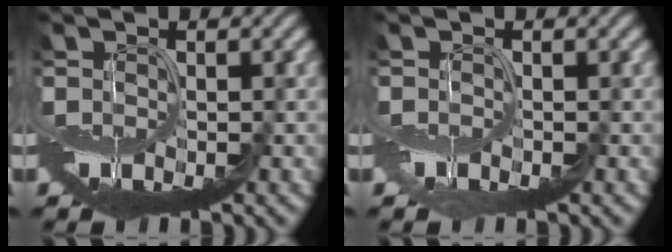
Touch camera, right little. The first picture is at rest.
{"total": 0.7, "force": [-0.2, -0.3, -0.6], "torque": [0.011, 0.001, -0.004]}